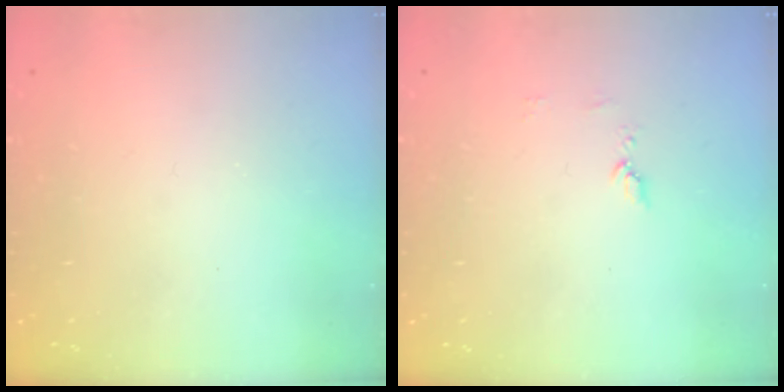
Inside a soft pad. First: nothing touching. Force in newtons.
{"total": 5.1, "press": 5.0, "slide": 0.6}